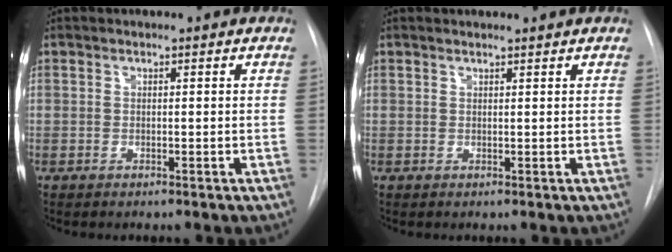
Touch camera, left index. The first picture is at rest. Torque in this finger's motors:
{"motor_torque": [-0.07, -0.01, 0.03, 0.01]}